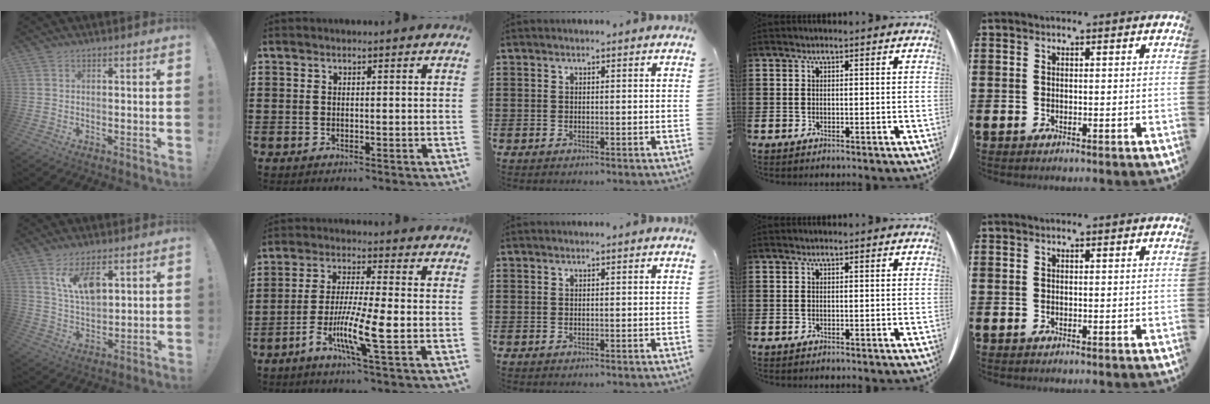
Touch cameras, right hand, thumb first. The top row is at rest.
{"thumb": {"total": 10.0, "force": [5.5, 4.8, 6.7], "torque": [-0.122, -0.021, 0.102]}, "index": {"total": 9.6, "force": [-3.7, 0.8, 8.8], "torque": [-0.177, -0.015, -0.072]}}